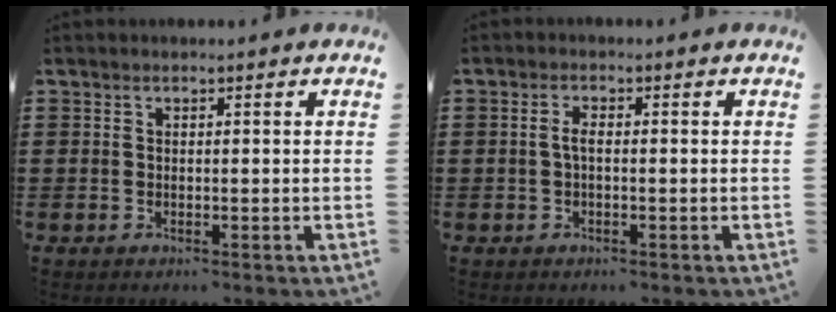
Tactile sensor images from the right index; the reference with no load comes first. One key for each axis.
{"total": 1.8, "fx": -0.3, "fy": 0.6, "fz": 1.6, "tx": -0.040, "ty": -0.001, "tz": -0.009}